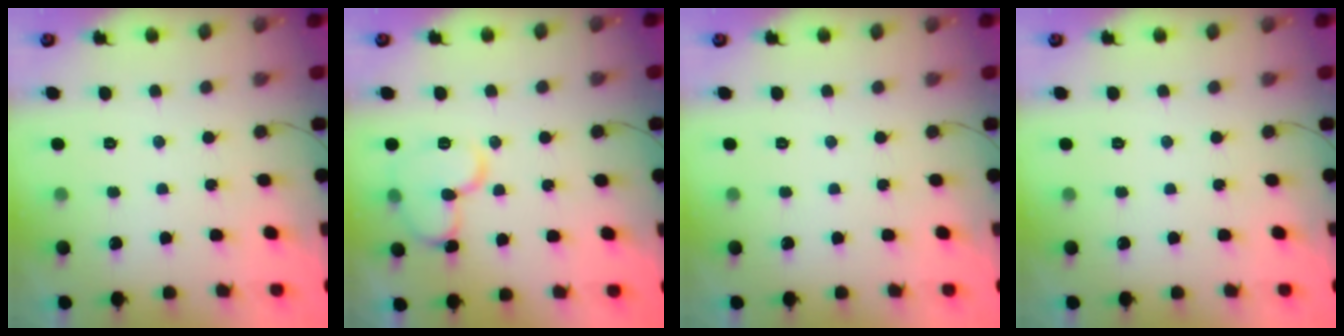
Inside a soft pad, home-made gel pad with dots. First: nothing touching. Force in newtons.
{"total": 11.3, "press": 11.1, "slide": 1.6}
{"total": 0.0}
{"total": 0.0}